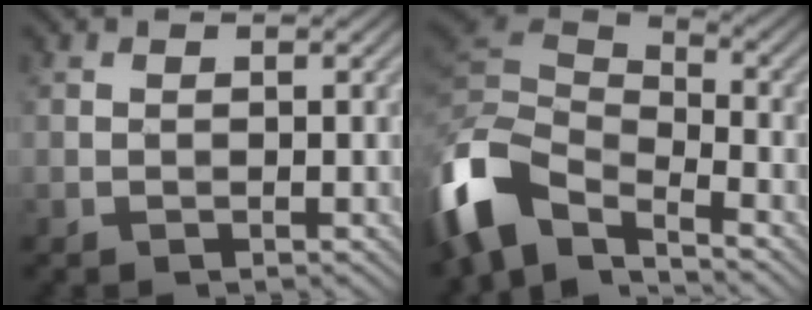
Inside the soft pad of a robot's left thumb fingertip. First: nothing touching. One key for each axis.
{"total": 11.1, "fx": -6.6, "fy": 5.5, "fz": 7.0, "tx": -0.162, "ty": 0.001, "tz": -0.143}